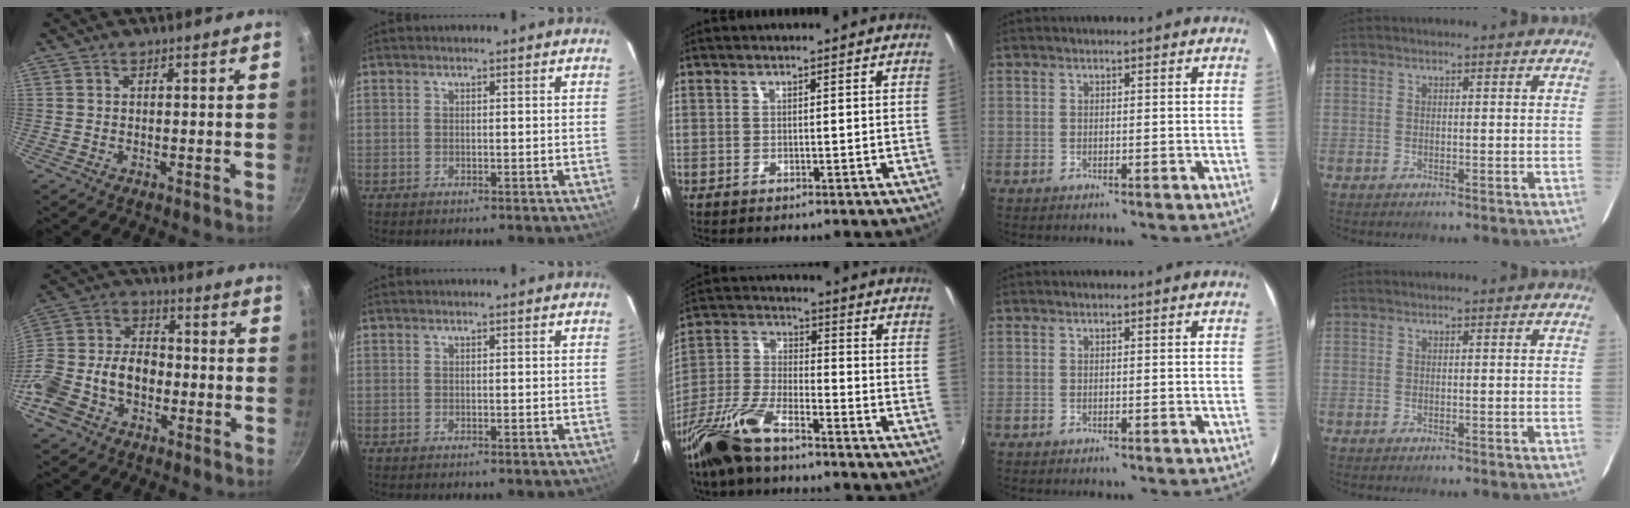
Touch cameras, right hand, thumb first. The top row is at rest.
{"thumb": {"total": 16.5, "force": [-4.7, 11.6, 10.8], "torque": [-0.189, 0.053, -0.096]}, "middle": {"total": 13.1, "force": [-9.3, 4.2, 8.1], "torque": [-0.185, -0.011, -0.189]}}